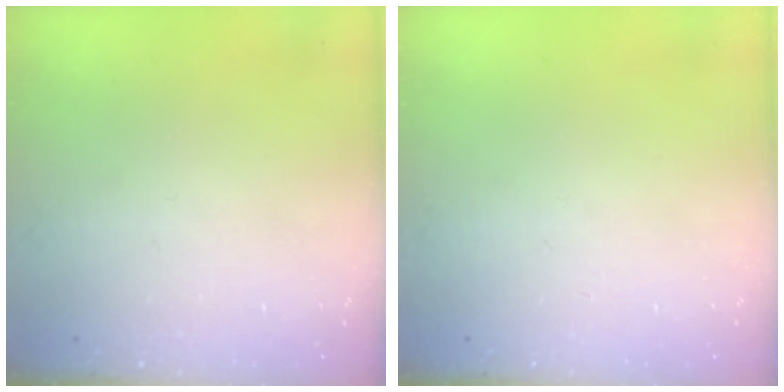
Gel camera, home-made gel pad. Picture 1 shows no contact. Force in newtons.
{"total": 0.0}